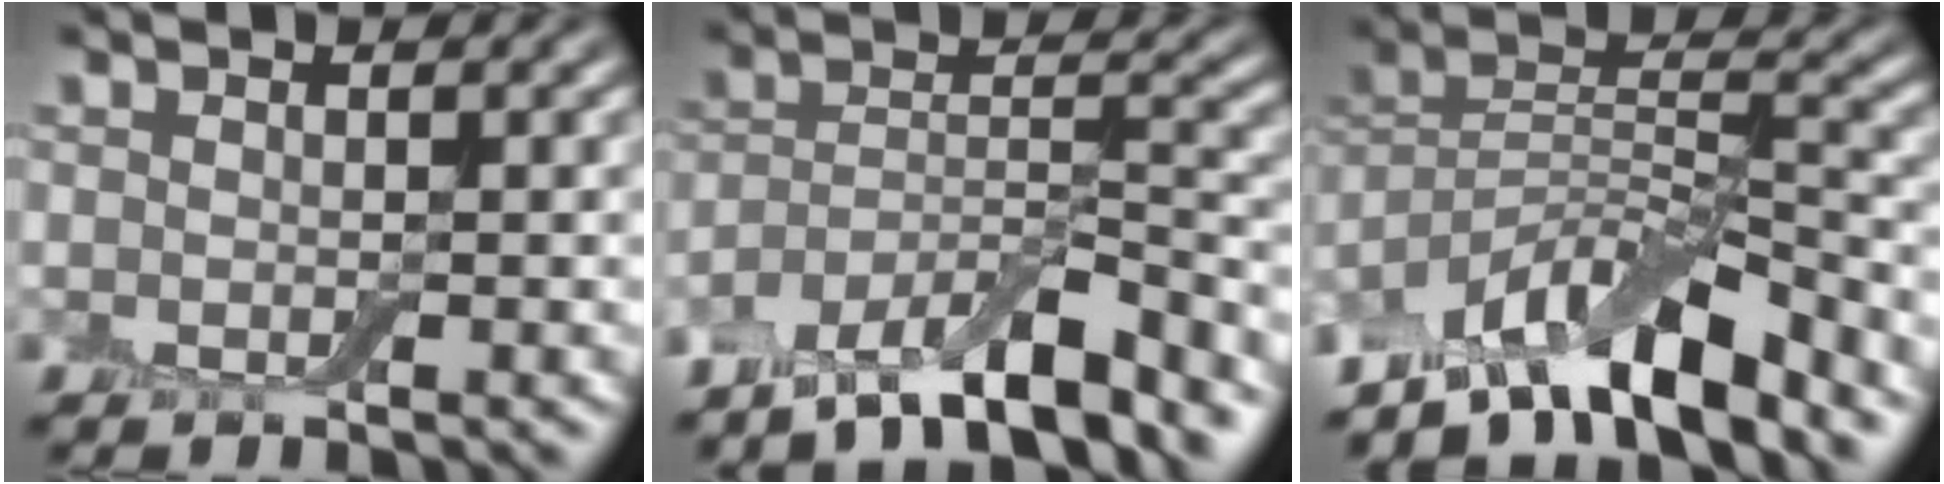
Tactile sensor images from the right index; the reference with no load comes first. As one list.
[{"total": 9.3, "force": [-7.6, 2.2, 5.0], "torque": [-0.077, 0.011, -0.136]}, {"total": 9.5, "force": [-7.4, 2.4, 5.5], "torque": [-0.083, 0.010, -0.142]}]